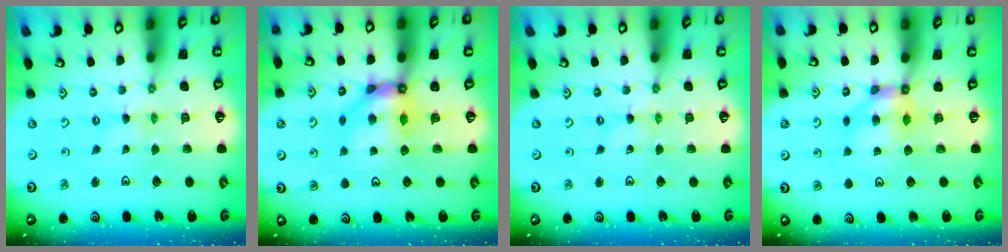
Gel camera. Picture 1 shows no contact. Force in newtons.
{"total": 9.2, "press": 9.1, "slide": 1.2}
{"total": 0.0}
{"total": 6.5, "press": 6.5, "slide": 0.2}